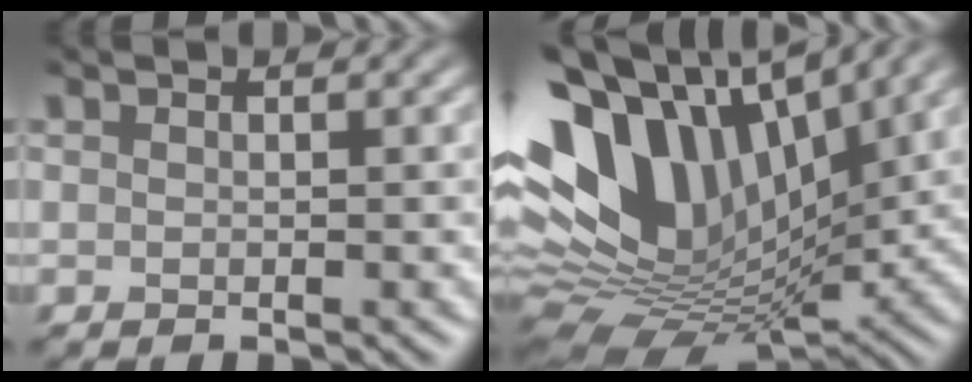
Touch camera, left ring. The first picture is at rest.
{"total": 13.1, "force": [4.8, 7.2, 9.8], "torque": [-0.193, 0.028, 0.071]}